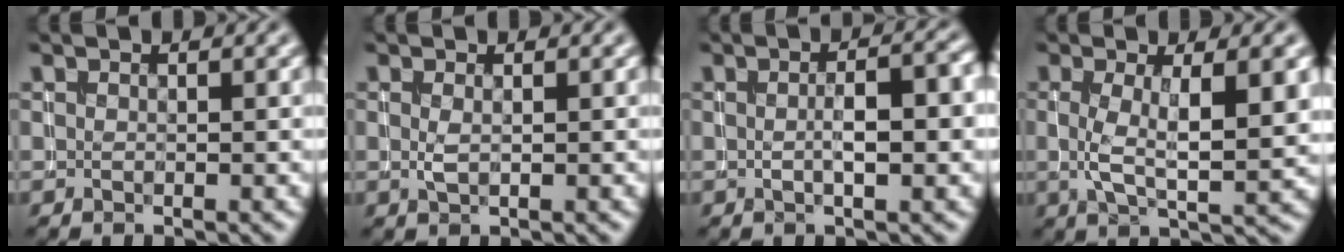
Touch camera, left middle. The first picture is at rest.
{"total": 0.8, "force": [0.2, 0.2, 0.7], "torque": [-0.017, 0.000, 0.002]}
{"total": 4.3, "force": [0.0, 1.2, 4.2], "torque": [-0.062, 0.005, 0.000]}
{"total": 5.9, "force": [0.5, 1.6, 5.6], "torque": [-0.104, -0.004, 0.007]}